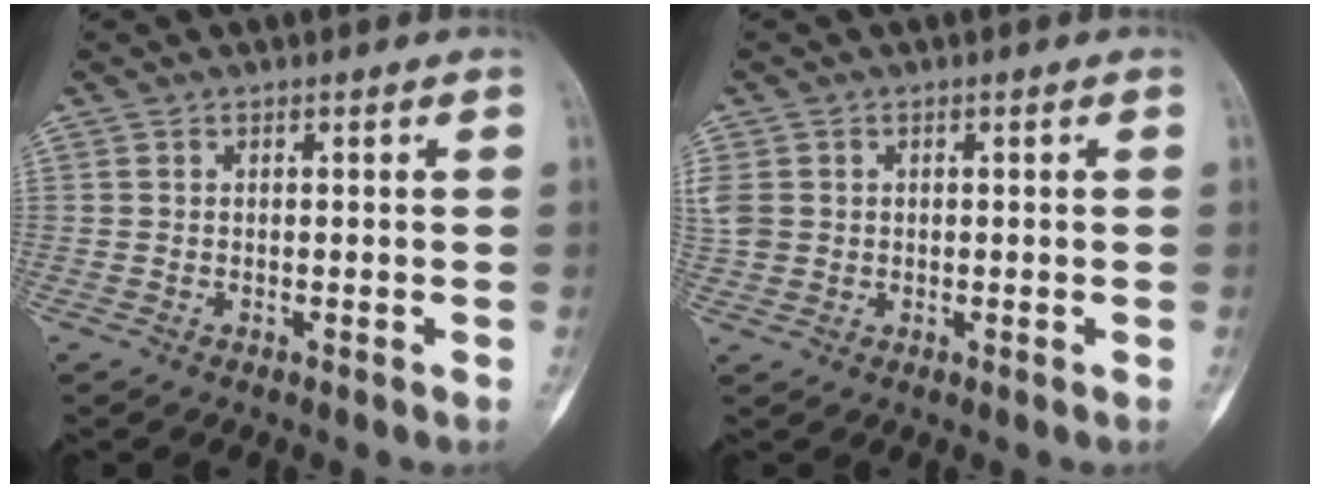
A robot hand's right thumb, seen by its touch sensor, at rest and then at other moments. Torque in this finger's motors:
{"motor_torque": [-0.15, 0.25, 0.66, 0.66, 0.13]}